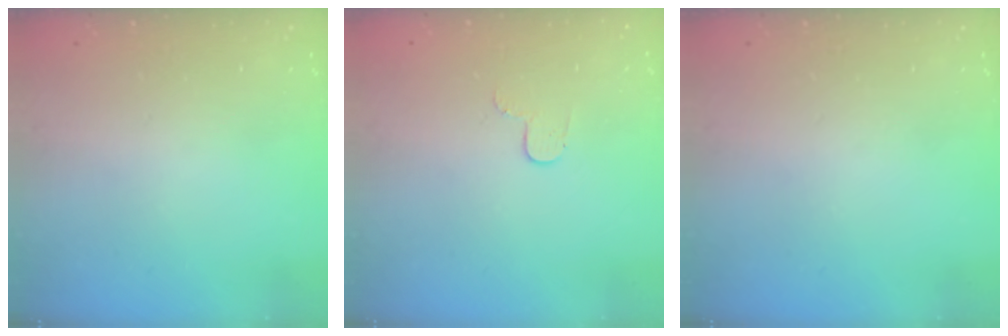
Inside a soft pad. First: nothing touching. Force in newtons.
{"total": 3.8, "press": 3.8, "slide": 0.4}
{"total": 0.0}